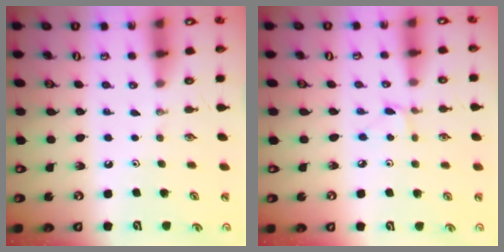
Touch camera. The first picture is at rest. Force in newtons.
{"total": 2.8, "press": 2.8, "slide": 0.4}